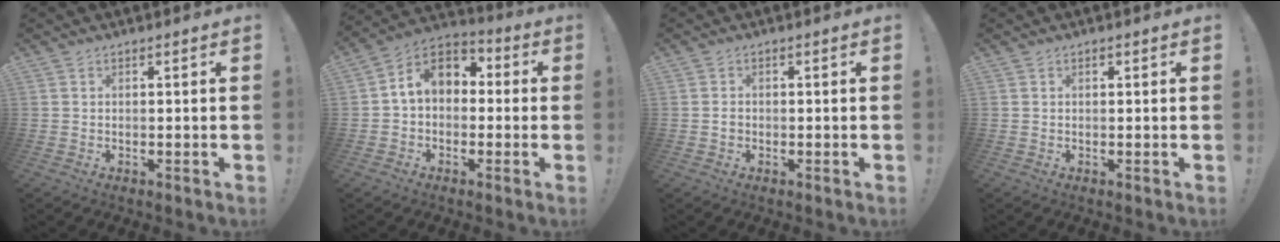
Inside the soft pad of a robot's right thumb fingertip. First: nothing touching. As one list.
[{"total": 9.2, "force": [1.2, 7.0, 5.9], "torque": [-0.100, 0.018, 0.029]}, {"total": 1.0, "force": [-0.6, 0.8, 0.4], "torque": [-0.001, 0.001, -0.012]}, {"total": 0.5, "force": [0.2, 0.4, 0.2], "torque": [-0.001, 0.000, 0.004]}]